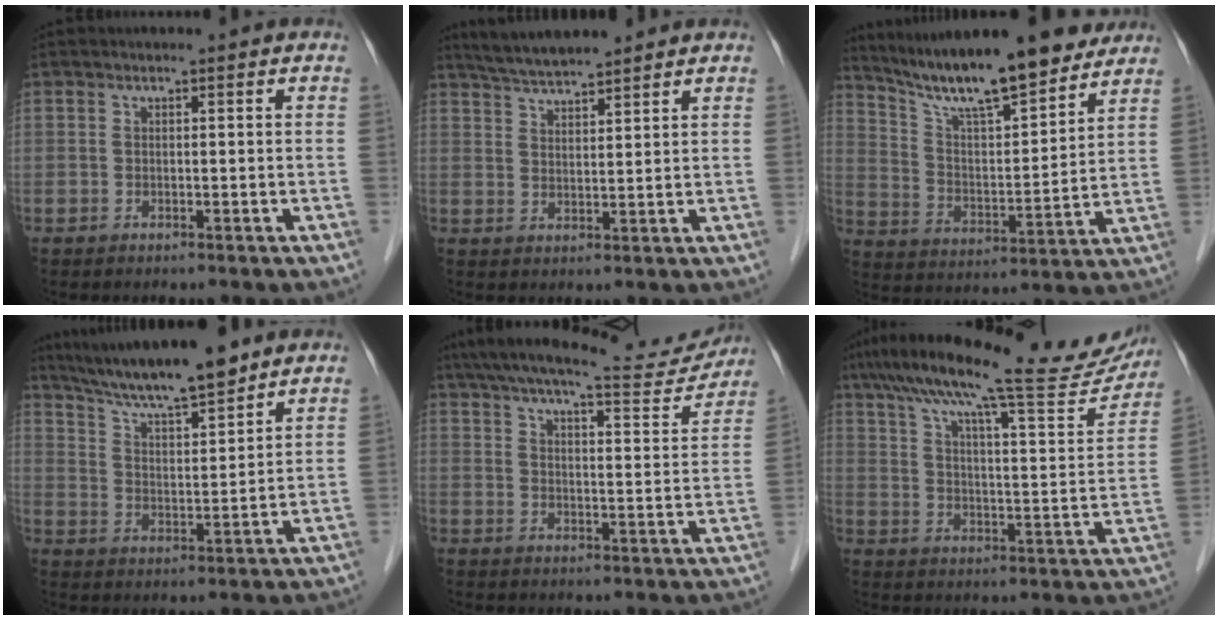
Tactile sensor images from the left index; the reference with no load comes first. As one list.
[{"total": 7.2, "force": [6.7, 0.6, 2.8], "torque": [-0.052, 0.024, 0.121]}, {"total": 17.1, "force": [14.7, 2.4, 8.2], "torque": [-0.138, 0.002, 0.245]}, {"total": 13.0, "force": [11.3, 1.0, 6.4], "torque": [-0.109, 0.011, 0.195]}, {"total": 17.7, "force": [16.2, 2.2, 6.7], "torque": [-0.101, -0.007, 0.217]}, {"total": 27.4, "force": [23.1, 3.6, 14.2], "torque": [-0.227, -0.011, 0.308]}]